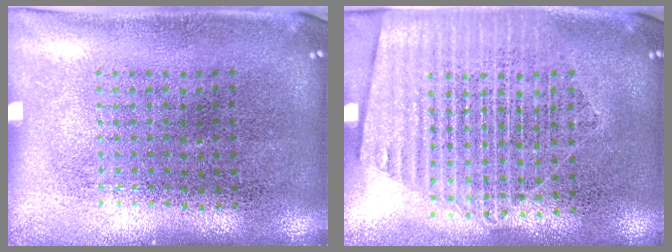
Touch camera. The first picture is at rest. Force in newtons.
{"total": 1.7, "press": 1.5, "slide": 0.8}